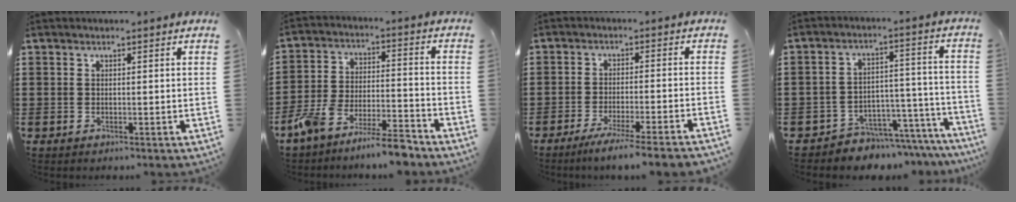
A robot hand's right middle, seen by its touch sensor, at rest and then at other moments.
{"total": 8.6, "force": [-8.2, 0.3, 2.7], "torque": [-0.057, 0.010, -0.161]}
{"total": 4.5, "force": [-4.0, -0.7, 2.0], "torque": [-0.030, -0.014, -0.072]}
{"total": 5.4, "force": [-5.3, 1.2, 0.1], "torque": [-0.006, 0.016, -0.106]}